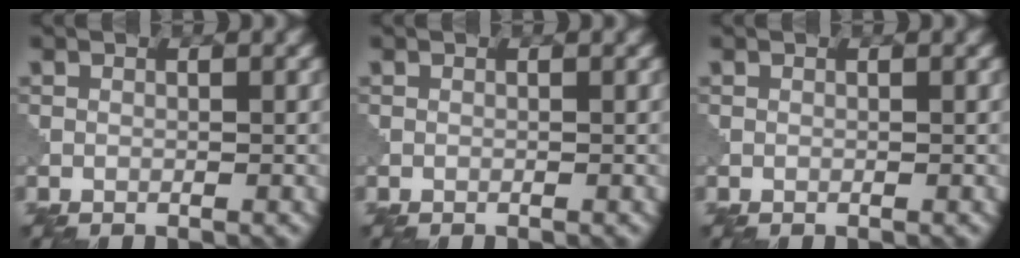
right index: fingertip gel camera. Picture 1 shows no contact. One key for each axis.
{"total": 0.0}
{"total": 0.0}